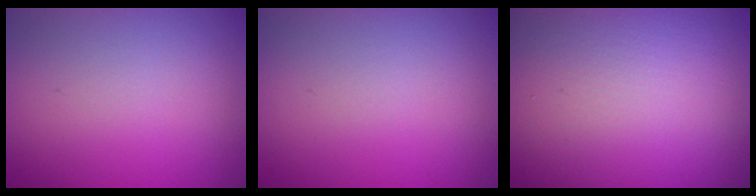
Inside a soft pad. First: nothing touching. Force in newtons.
{"total": 0.0}
{"total": 22.3, "press": 22.3, "slide": 0.7}